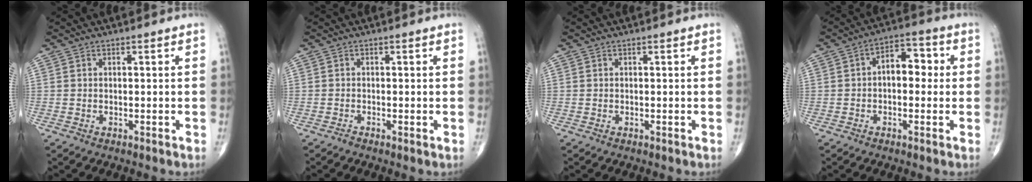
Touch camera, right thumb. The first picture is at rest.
{"total": 0.6, "force": [-0.4, 0.1, 0.5], "torque": [-0.013, -0.003, -0.013]}
{"total": 0.0}
{"total": 7.1, "force": [0.4, 4.4, 5.6], "torque": [-0.054, 0.026, -0.005]}